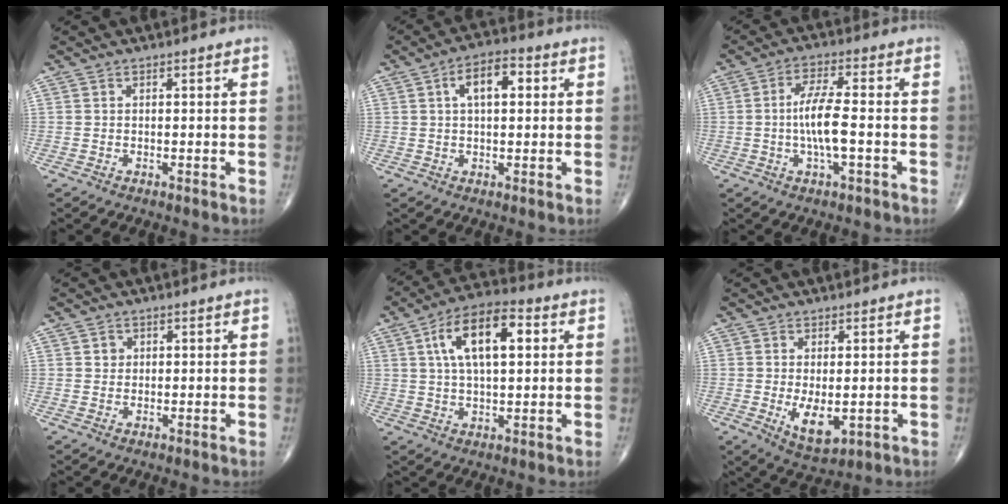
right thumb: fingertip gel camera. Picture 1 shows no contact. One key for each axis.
{"total": 7.3, "fx": 1.8, "fy": 3.6, "fz": 6.1, "tx": -0.090, "ty": 0.014, "tz": 0.024}
{"total": 7.9, "fx": -1.1, "fy": 1.9, "fz": 7.6, "tx": -0.155, "ty": 0.011, "tz": -0.025}
{"total": 1.5, "fx": 0.4, "fy": 1.3, "fz": 0.4, "tx": 0.002, "ty": 0.000, "tz": 0.004}
{"total": 13.6, "fx": 3.7, "fy": 6.2, "fz": 11.5, "tx": -0.191, "ty": 0.013, "tz": 0.057}
{"total": 7.0, "fx": -1.1, "fy": 3.4, "fz": 6.0, "tx": -0.090, "ty": -0.017, "tz": -0.006}